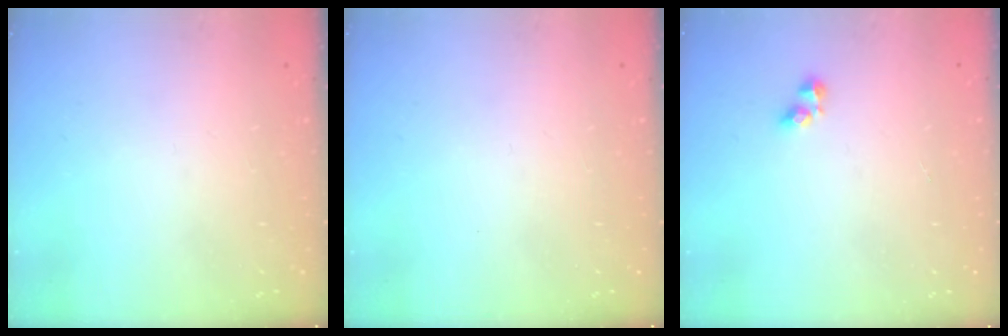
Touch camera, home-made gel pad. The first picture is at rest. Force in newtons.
{"total": 0.0}
{"total": 3.0, "press": 3.0, "slide": 0.3}